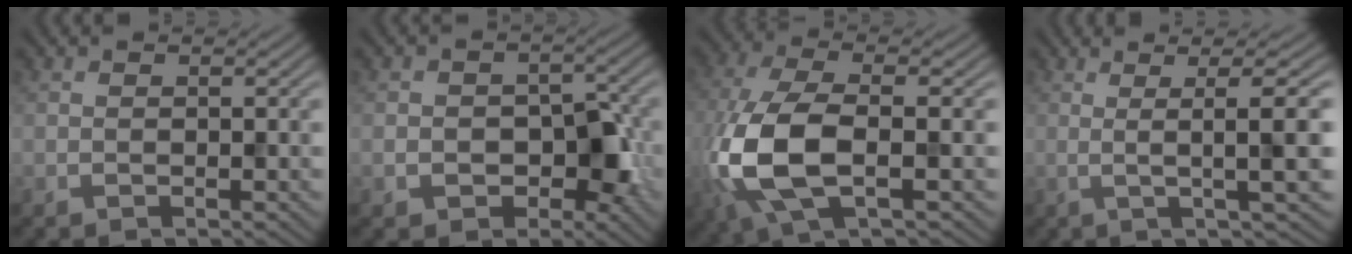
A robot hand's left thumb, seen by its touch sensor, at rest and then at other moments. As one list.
[{"total": 5.6, "force": [-1.7, 4.1, 3.5], "torque": [-0.052, -0.006, -0.024]}, {"total": 12.0, "force": [-2.2, 5.7, 10.3], "torque": [-0.269, -0.017, -0.045]}, {"total": 7.2, "force": [0.9, 0.7, 7.1], "torque": [-0.116, 0.014, 0.023]}]